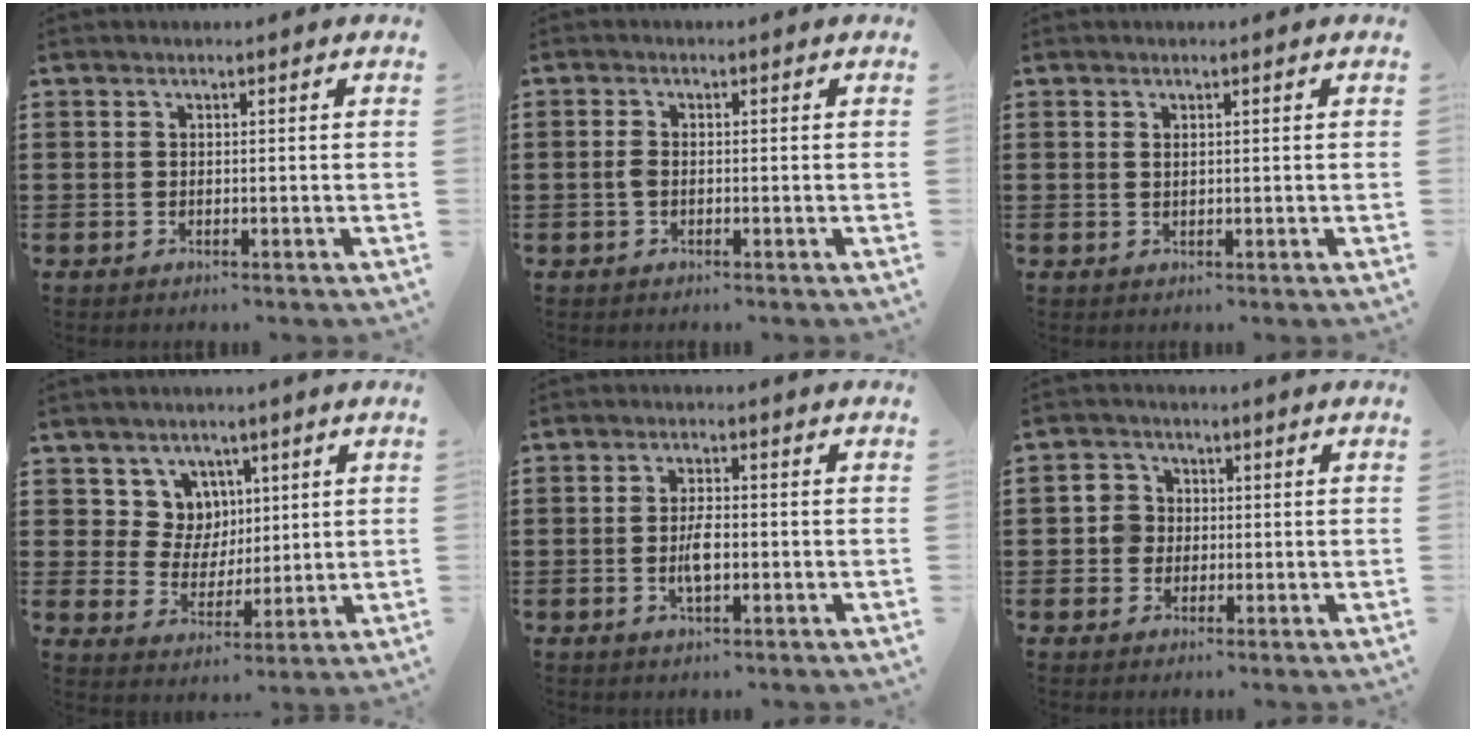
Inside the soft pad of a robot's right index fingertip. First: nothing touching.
{"total": 1.6, "force": [-0.4, 0.8, 1.3], "torque": [-0.034, -0.001, -0.010]}
{"total": 0.5, "force": [0.3, 0.2, 0.4], "torque": [-0.009, 0.001, 0.006]}
{"total": 6.9, "force": [3.2, 6.1, 1.0], "torque": [-0.050, -0.001, 0.061]}
{"total": 3.8, "force": [-0.7, 1.4, 3.5], "torque": [-0.078, -0.004, -0.016]}
{"total": 3.6, "force": [-0.4, 3.4, 0.9], "torque": [-0.031, 0.009, -0.010]}